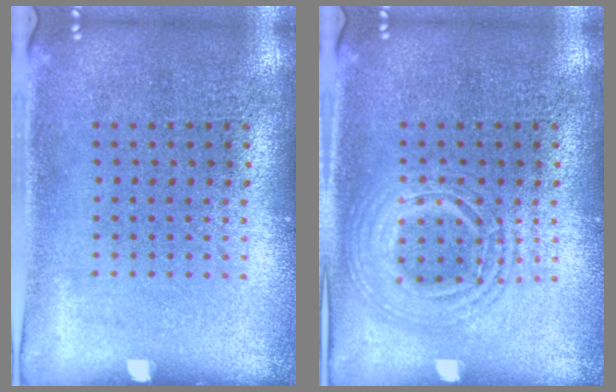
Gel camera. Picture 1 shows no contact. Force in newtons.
{"total": 2.5, "press": 2.5, "slide": 0.3}